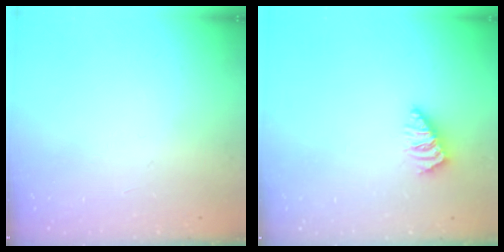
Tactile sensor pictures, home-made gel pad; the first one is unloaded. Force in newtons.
{"total": 0.7, "press": 0.7, "slide": 0.1}